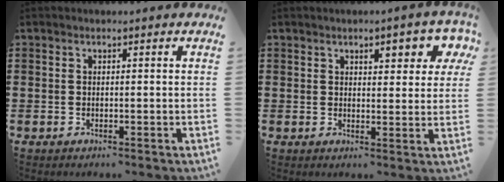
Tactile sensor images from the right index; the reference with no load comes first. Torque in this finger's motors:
{"motor_torque": [0.55, -0.40, 0.28, 0.06]}